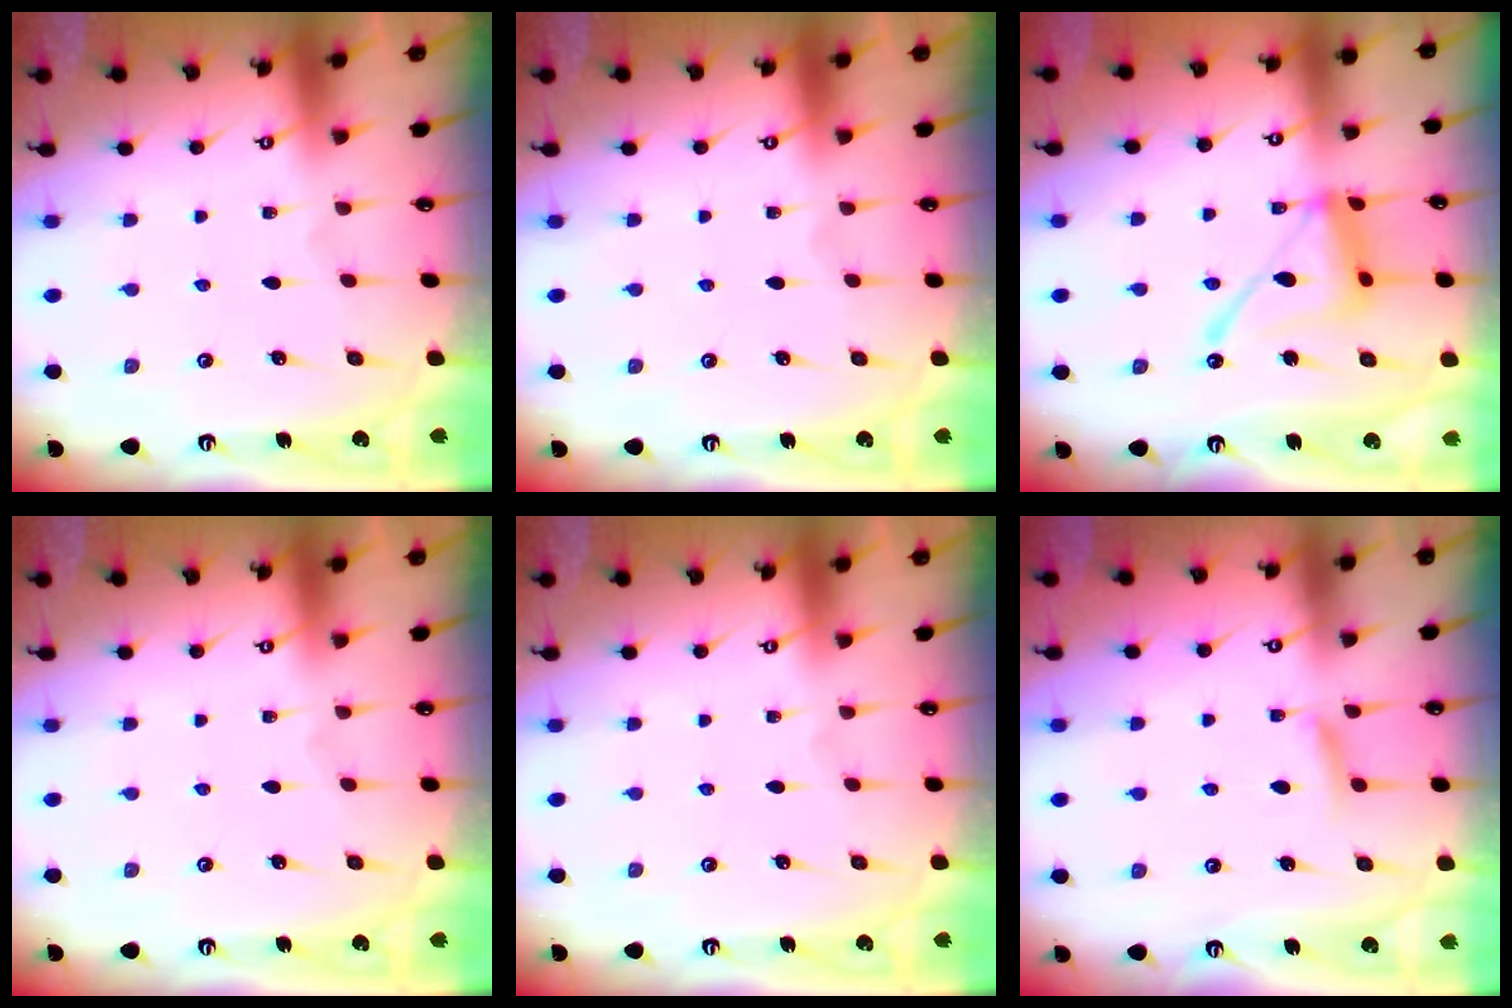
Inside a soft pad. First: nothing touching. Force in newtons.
{"total": 0.0}
{"total": 14.3, "press": 14.2, "slide": 1.3}
{"total": 0.0}
{"total": 0.0}
{"total": 6.0, "press": 6.0, "slide": 0.7}